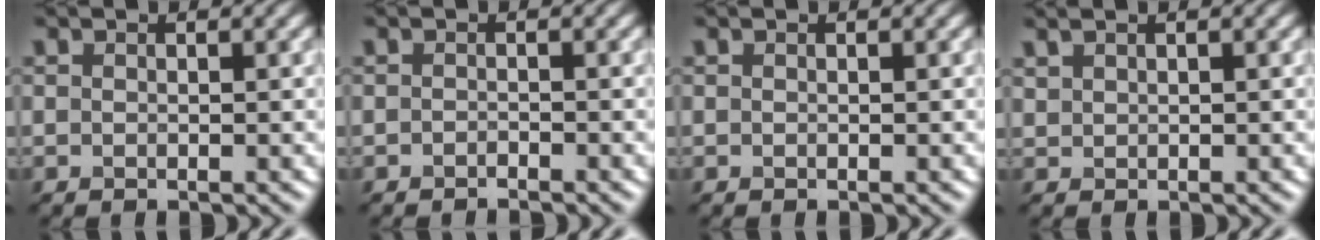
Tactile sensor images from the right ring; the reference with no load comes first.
{"total": 0.7, "force": [-0.6, 0.1, 0.1], "torque": [-0.002, 0.001, -0.012]}
{"total": 0.0}
{"total": 1.0, "force": [0.9, 0.3, 0.3], "torque": [-0.012, 0.003, 0.024]}